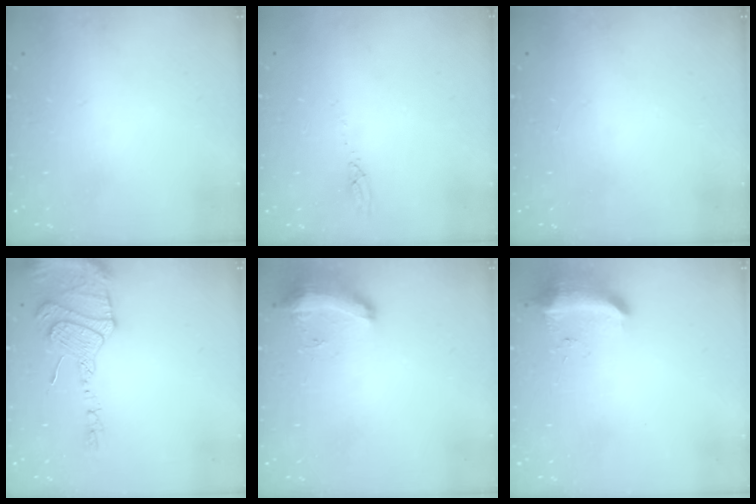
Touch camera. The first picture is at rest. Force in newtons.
{"total": 2.7, "press": 2.7, "slide": 0.2}
{"total": 0.0}
{"total": 14.8, "press": 14.5, "slide": 2.9}
{"total": 8.8, "press": 8.8, "slide": 0.7}
{"total": 8.9, "press": 8.8, "slide": 1.6}